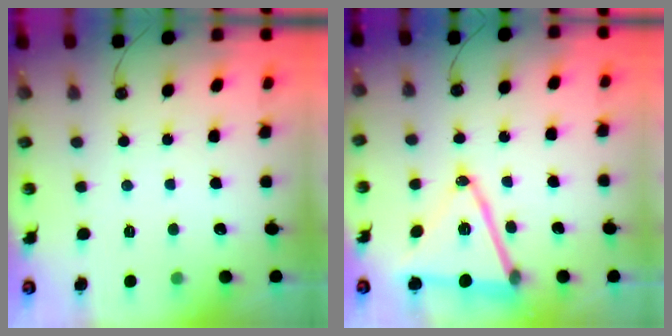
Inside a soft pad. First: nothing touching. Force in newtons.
{"total": 16.0, "press": 15.6, "slide": 3.6}